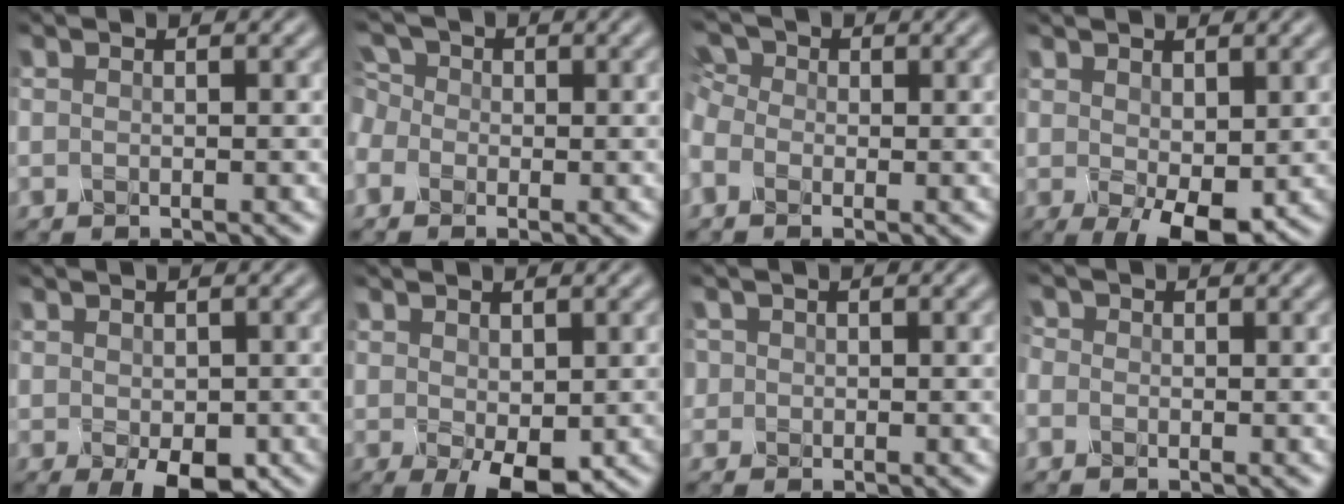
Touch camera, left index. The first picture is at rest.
{"total": 3.7, "force": [0.3, 3.3, 1.6], "torque": [-0.044, 0.020, -0.018]}
{"total": 3.6, "force": [-0.2, 3.0, 2.0], "torque": [-0.066, 0.012, -0.014]}
{"total": 4.5, "force": [0.0, 2.2, 3.9], "torque": [-0.078, -0.012, 0.008]}
{"total": 3.3, "force": [-1.2, 1.7, 2.5], "torque": [-0.041, -0.012, -0.010]}
{"total": 3.4, "force": [-0.3, 1.7, 2.9], "torque": [-0.055, -0.009, 0.005]}
{"total": 1.0, "force": [0.2, 1.0, -0.1], "torque": [0.000, -0.003, 0.003]}
{"total": 1.4, "force": [0.1, 1.4, 0.2], "torque": [-0.009, 0.002, -0.007]}